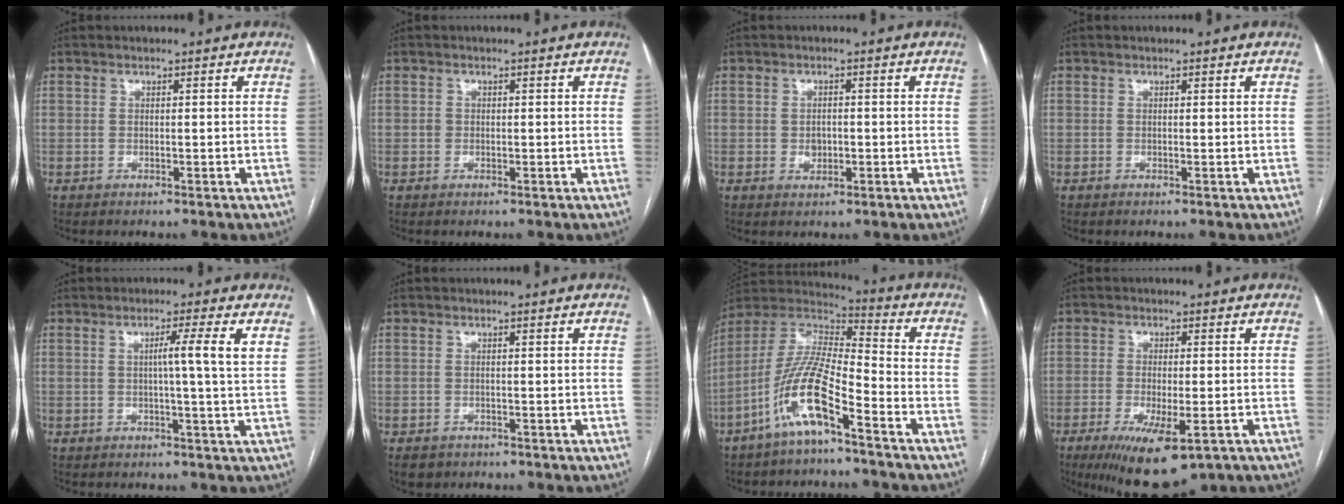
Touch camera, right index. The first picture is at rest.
{"total": 0.8, "force": [0.0, 0.8, 0.0], "torque": [0.003, 0.003, -0.001]}
{"total": 2.3, "force": [-0.3, 1.7, 1.5], "torque": [-0.023, 0.002, -0.001]}
{"total": 0.0}
{"total": 4.8, "force": [1.3, -1.0, 4.5], "torque": [-0.073, 0.002, 0.018]}
{"total": 2.7, "force": [-1.9, 1.8, 0.6], "torque": [-0.014, -0.002, -0.026]}
{"total": 12.8, "force": [-7.1, 2.0, 10.4], "torque": [-0.223, -0.002, -0.142]}
{"total": 11.0, "force": [-6.1, 3.1, 8.6], "torque": [-0.144, -0.025, -0.088]}